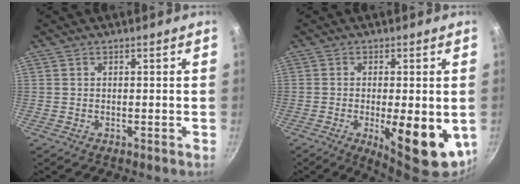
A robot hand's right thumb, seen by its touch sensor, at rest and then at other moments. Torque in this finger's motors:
{"motor_torque": [1.89, 1.58, 1.75, -0.36, 0.41]}